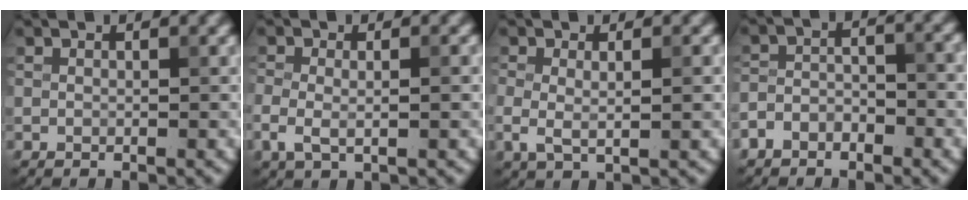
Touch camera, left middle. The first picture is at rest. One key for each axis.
{"total": 2.8, "fx": -0.6, "fy": 1.3, "fz": 2.5, "tx": -0.054, "ty": -0.006, "tz": -0.014}
{"total": 2.8, "fx": 0.0, "fy": 1.0, "fz": 2.6, "tx": -0.048, "ty": -0.003, "tz": -0.002}
{"total": 3.2, "fx": -2.2, "fy": 1.7, "fz": 1.5, "tx": -0.033, "ty": 0.003, "tz": -0.048}